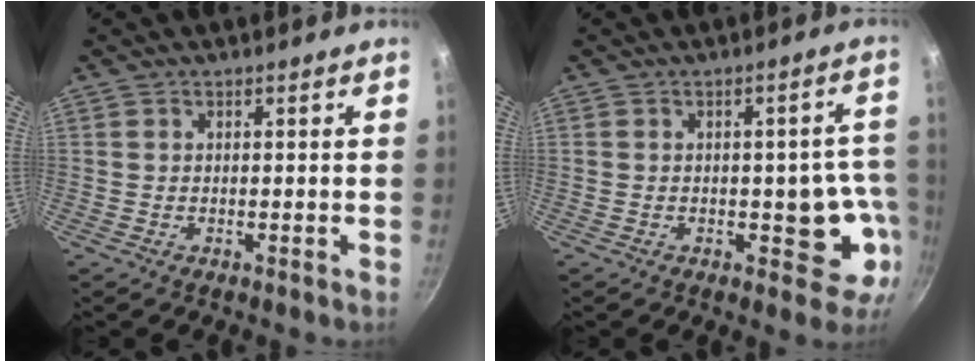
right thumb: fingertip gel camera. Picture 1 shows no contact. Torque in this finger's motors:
{"motor_torque": [2.01, 1.49, 1.16, -0.76, 0.07]}